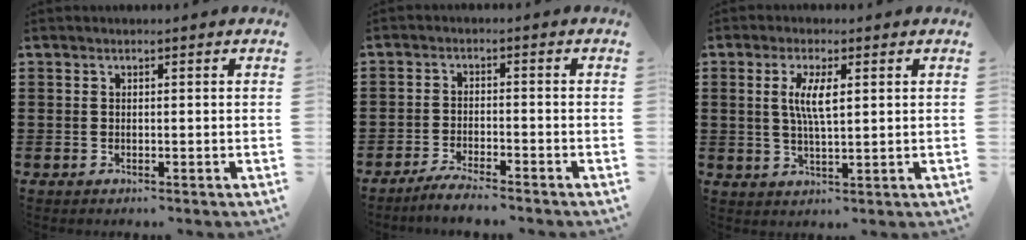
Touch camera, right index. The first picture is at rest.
{"total": 3.2, "force": [-3.0, -0.2, 0.8], "torque": [-0.017, 0.001, -0.061]}
{"total": 5.0, "force": [1.1, 1.2, 4.8], "torque": [-0.096, 0.003, 0.017]}